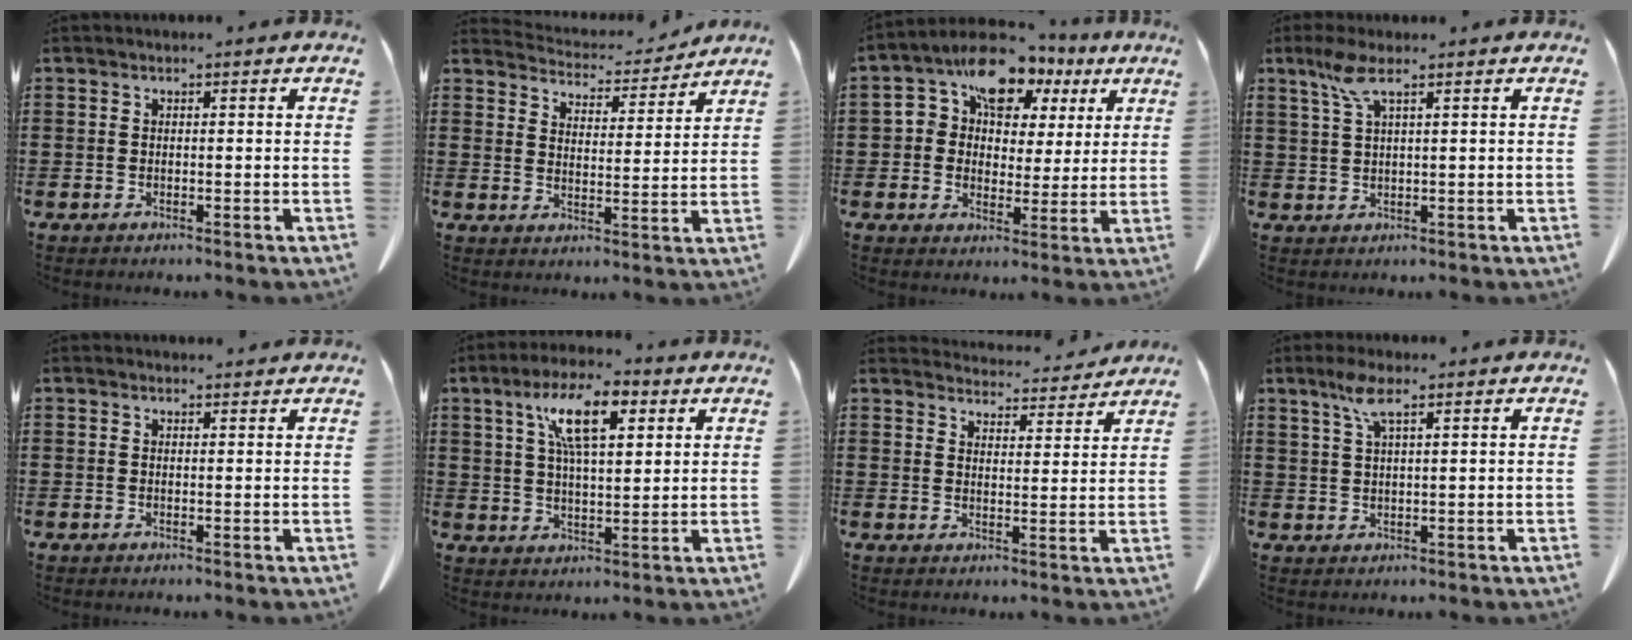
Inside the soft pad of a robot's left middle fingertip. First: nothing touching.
{"total": 4.8, "force": [4.7, 0.7, 0.4], "torque": [-0.024, -0.034, 0.080]}
{"total": 9.9, "force": [5.5, 6.9, 4.7], "torque": [-0.103, -0.010, 0.095]}
{"total": 4.4, "force": [2.5, 0.9, 3.5], "torque": [-0.077, 0.005, 0.043]}
{"total": 0.9, "force": [0.9, 0.3, 0.2], "torque": [0.002, -0.002, 0.015]}
{"total": 10.8, "force": [5.4, 3.6, 8.6], "torque": [-0.163, 0.003, 0.089]}
{"total": 4.9, "force": [4.9, 0.3, 0.6], "torque": [-0.017, -0.027, 0.087]}
{"total": 4.4, "force": [2.7, 0.8, 3.4], "torque": [-0.075, 0.005, 0.047]}